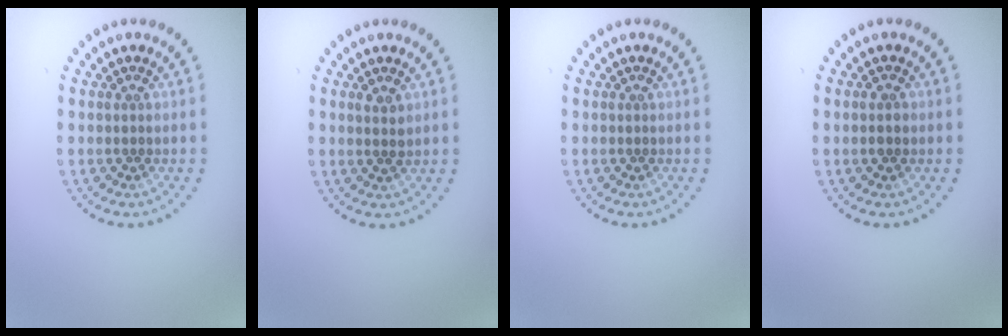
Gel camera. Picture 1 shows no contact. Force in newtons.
{"total": 1.3, "press": 1.3, "slide": 0.4}
{"total": 0.0}
{"total": 1.0, "press": 1.0, "slide": 0.1}